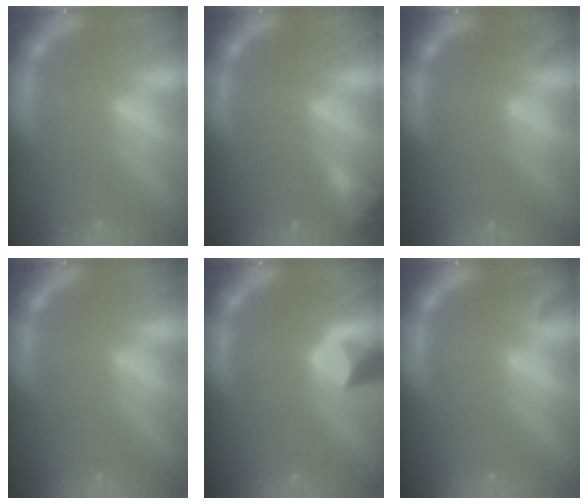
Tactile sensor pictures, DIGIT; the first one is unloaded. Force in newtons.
{"total": 2.4}
{"total": 0.9}
{"total": 0.0}
{"total": 2.4}
{"total": 1.4}